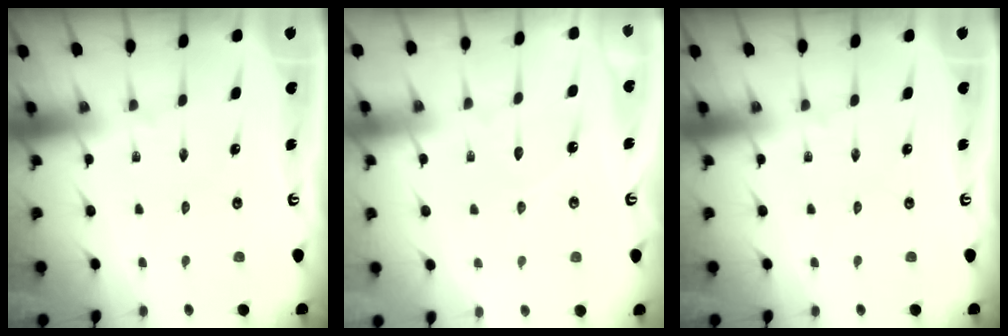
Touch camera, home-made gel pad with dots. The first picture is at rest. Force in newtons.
{"total": 4.0, "press": 3.9, "slide": 0.5}
{"total": 0.0}